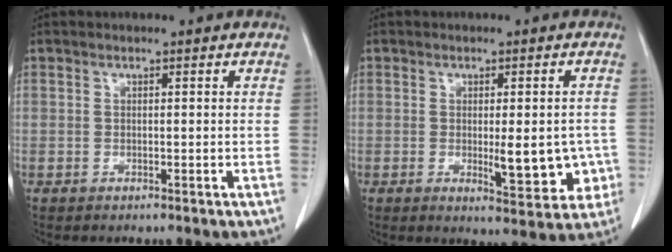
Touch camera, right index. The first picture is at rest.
{"total": 8.3, "force": [-1.4, 2.8, 7.7], "torque": [-0.089, -0.010, -0.012]}